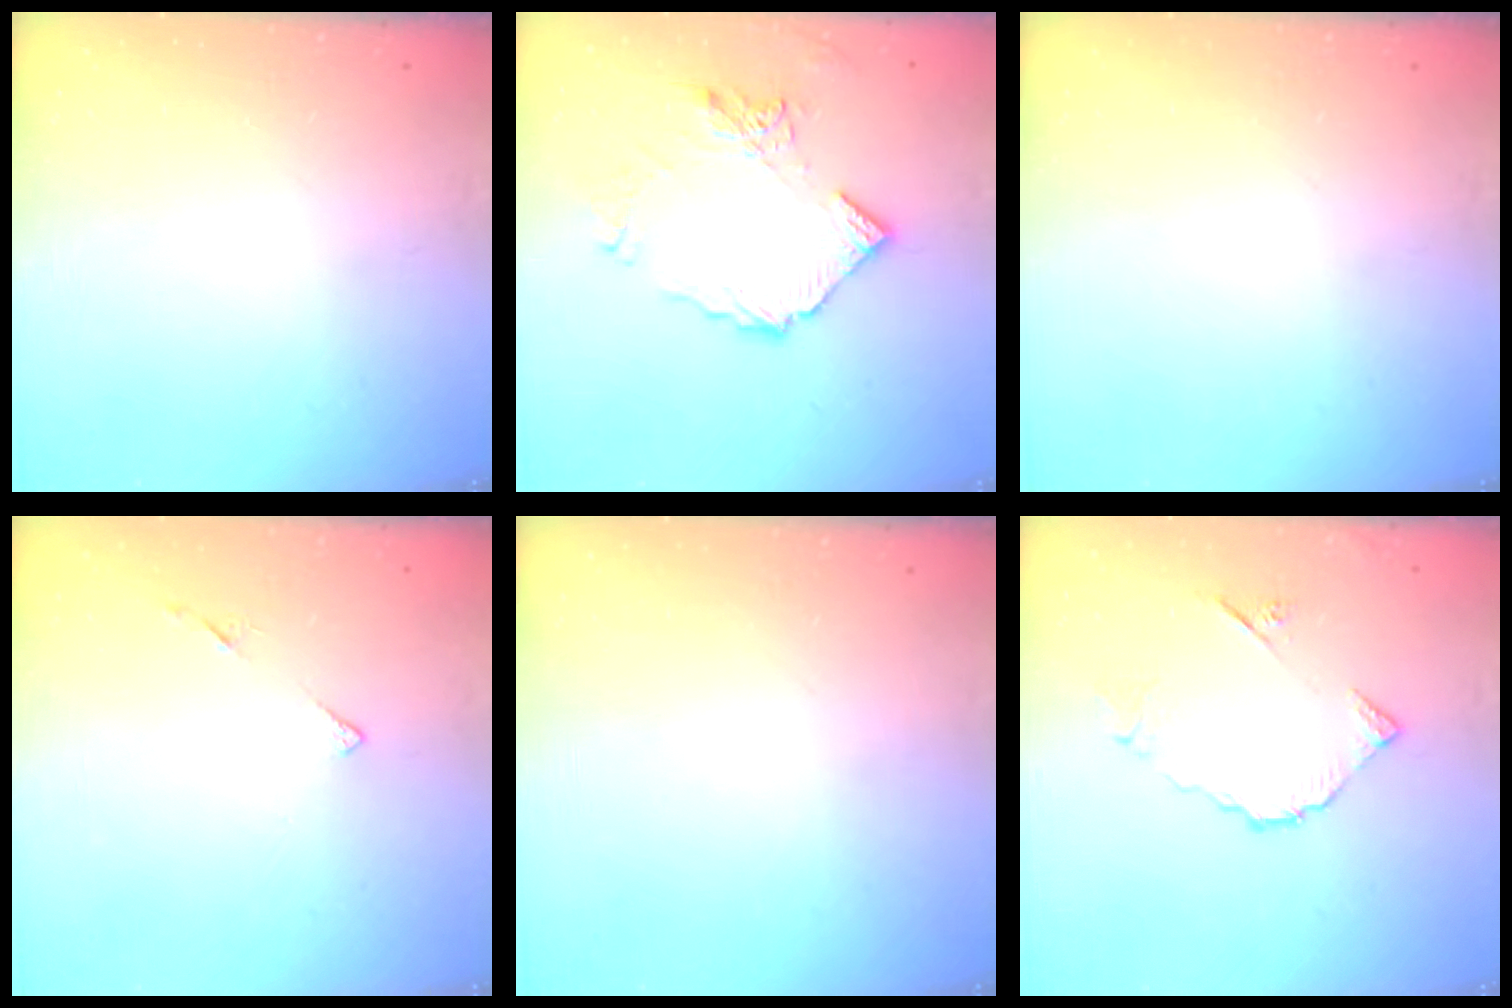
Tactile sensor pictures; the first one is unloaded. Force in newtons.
{"total": 11.6, "press": 11.5, "slide": 1.3}
{"total": 0.0}
{"total": 4.9, "press": 4.8, "slide": 0.6}
{"total": 0.0}
{"total": 9.1, "press": 9.1, "slide": 0.8}